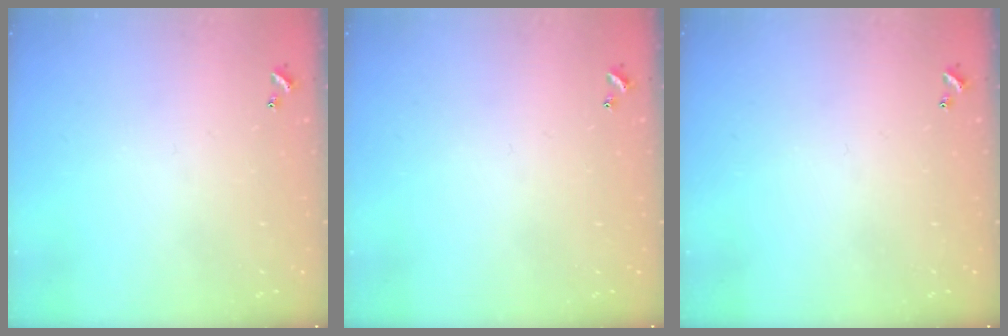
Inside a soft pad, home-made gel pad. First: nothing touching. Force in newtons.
{"total": 0.0}
{"total": 0.0}